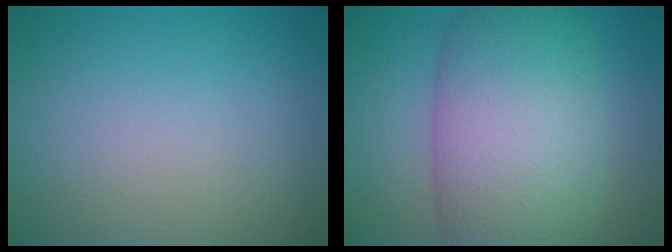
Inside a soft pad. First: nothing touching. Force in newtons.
{"total": 12.3, "press": 12.3, "slide": 0.6}